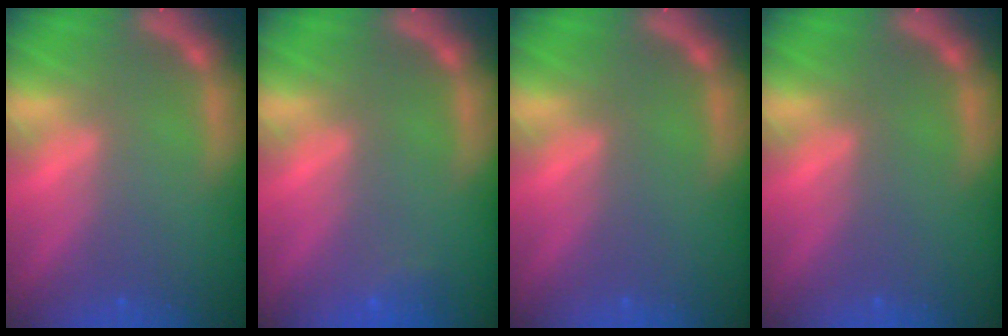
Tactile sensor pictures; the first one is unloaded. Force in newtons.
{"total": 1.4}
{"total": 0.0}
{"total": 0.0}